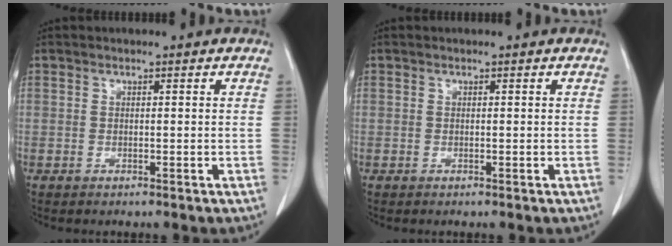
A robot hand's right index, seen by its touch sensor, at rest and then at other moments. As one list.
[{"total": 0.0}]